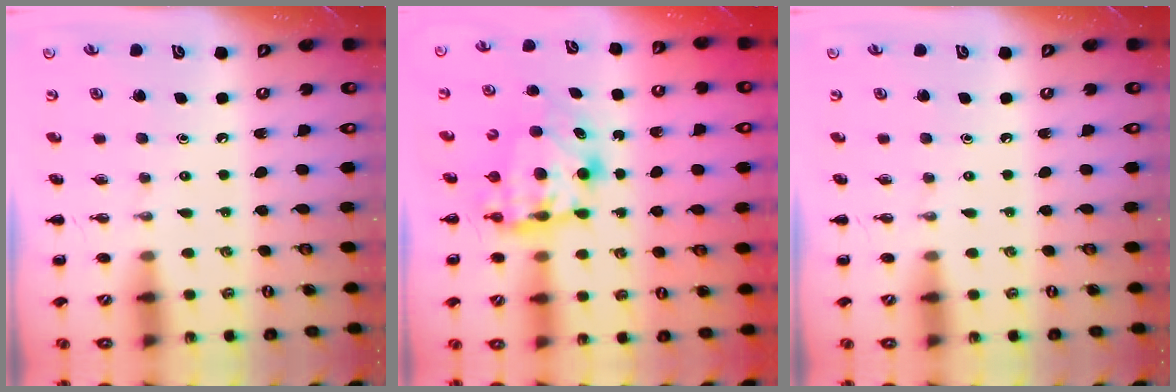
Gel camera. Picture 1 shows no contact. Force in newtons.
{"total": 6.4, "press": 6.4, "slide": 0.6}
{"total": 0.0}